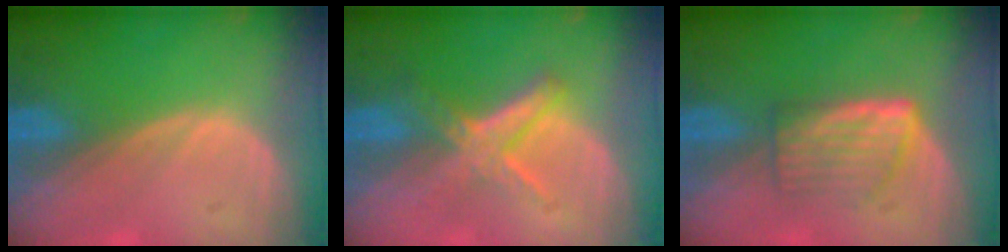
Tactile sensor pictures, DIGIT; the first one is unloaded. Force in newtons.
{"total": 5.6, "press": 5.4, "slide": 1.8}
{"total": 6.0, "press": 5.4, "slide": 2.7}